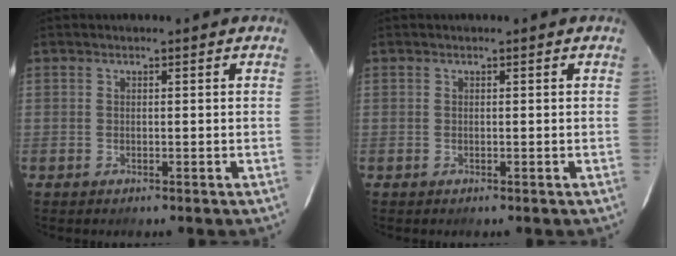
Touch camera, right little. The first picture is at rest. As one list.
[{"total": 0.0}]